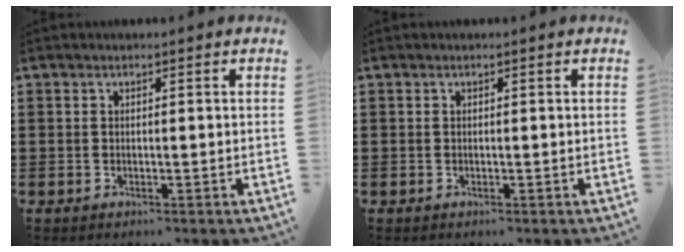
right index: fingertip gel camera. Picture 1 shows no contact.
{"total": 0.0}